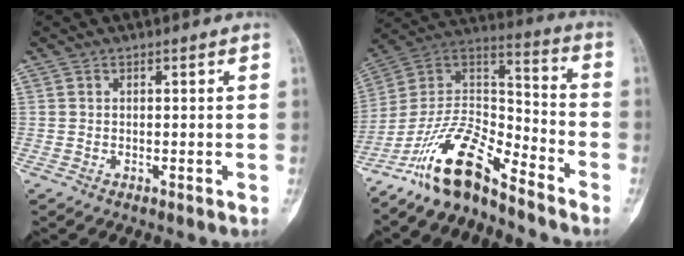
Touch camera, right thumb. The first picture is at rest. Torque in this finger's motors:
{"motor_torque": [0.64, 0.64, 1.52, -1.28, 0.34]}